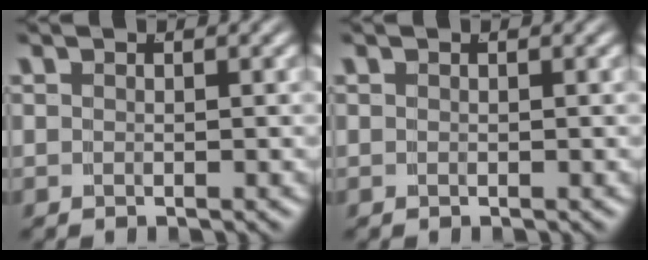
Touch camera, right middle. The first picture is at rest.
{"total": 0.0}